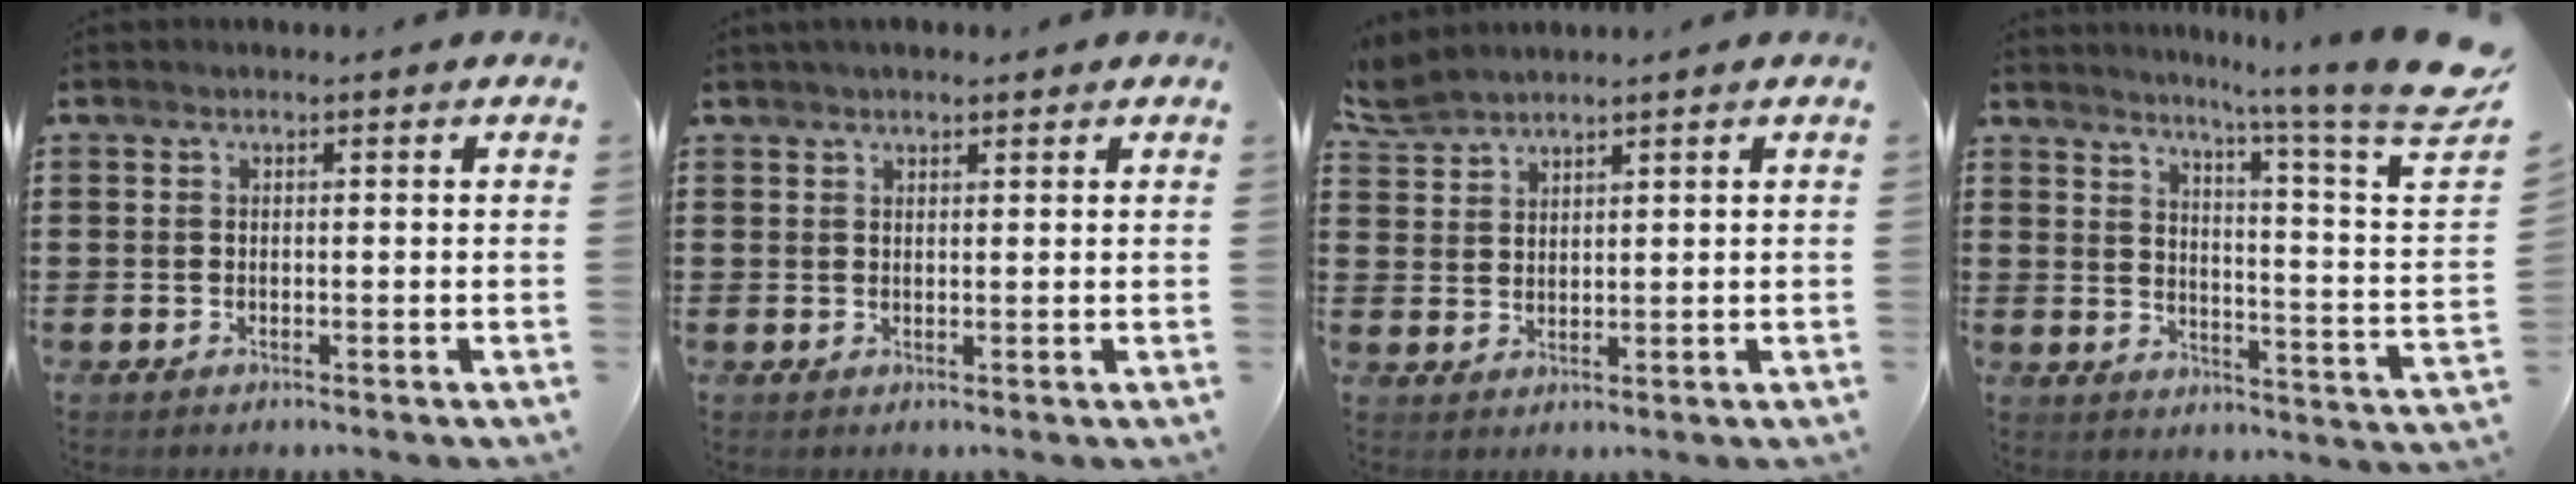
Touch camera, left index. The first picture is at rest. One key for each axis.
{"total": 1.5, "fx": 1.3, "fy": 0.4, "fz": 0.6, "tx": -0.013, "ty": 0.004, "tz": 0.025}
{"total": 3.4, "fx": 3.3, "fy": 0.7, "fz": 0.8, "tx": -0.027, "ty": -0.003, "tz": 0.062}
{"total": 8.2, "fx": 6.5, "fy": -1.8, "fz": 4.6, "tx": -0.089, "ty": -0.061, "tz": 0.098}